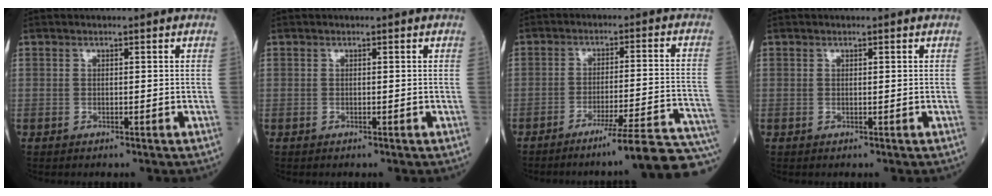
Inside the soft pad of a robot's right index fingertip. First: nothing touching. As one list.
[{"total": 0.0}, {"total": 17.0, "force": [-14.9, -1.9, 8.1], "torque": [-0.043, 0.010, -0.200]}, {"total": 0.0}]